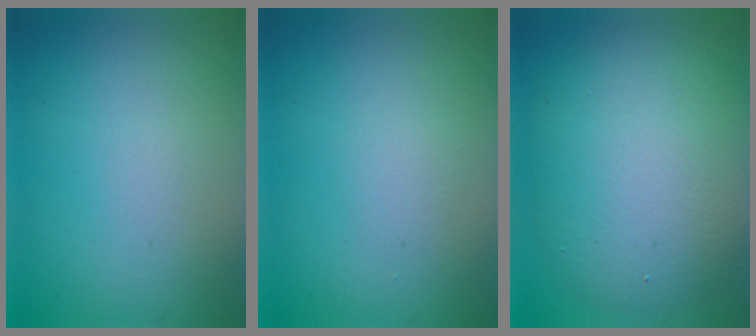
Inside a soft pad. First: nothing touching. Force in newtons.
{"total": 0.8, "press": 0.8, "slide": 0.1}
{"total": 9.3, "press": 9.3, "slide": 0.5}